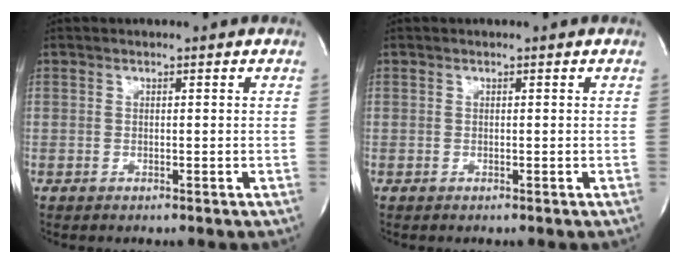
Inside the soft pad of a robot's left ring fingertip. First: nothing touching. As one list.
[{"total": 0.0}]